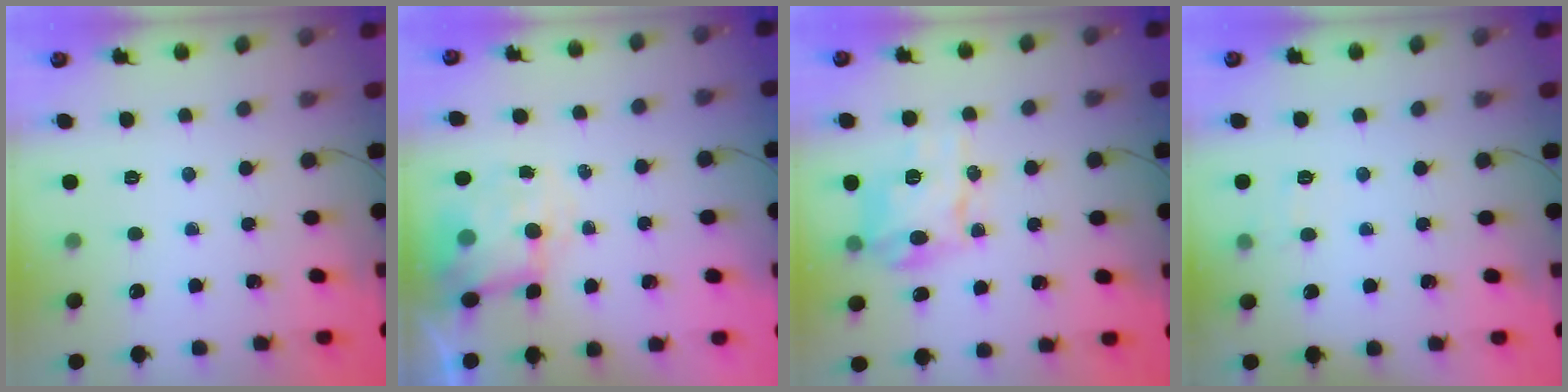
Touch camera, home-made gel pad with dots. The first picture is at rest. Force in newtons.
{"total": 6.7, "press": 6.6, "slide": 1.3}
{"total": 12.1, "press": 12.0, "slide": 1.3}
{"total": 6.6, "press": 6.4, "slide": 1.6}